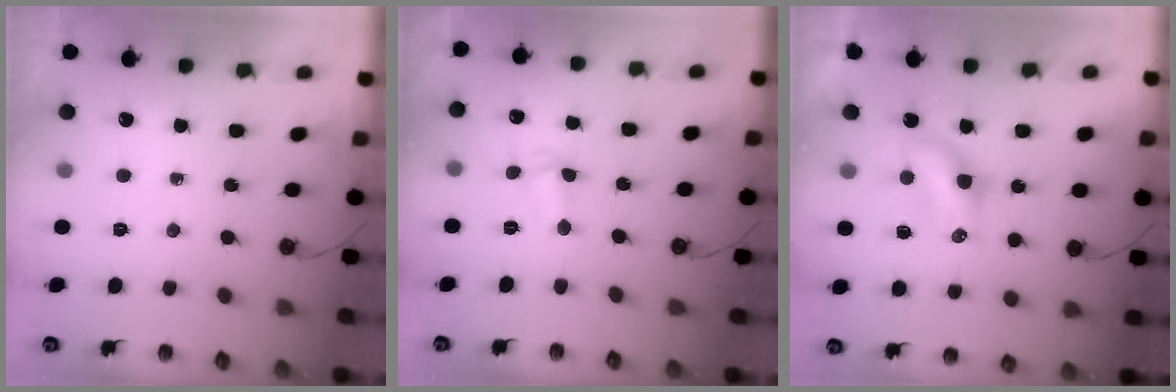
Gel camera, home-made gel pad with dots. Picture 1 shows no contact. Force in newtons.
{"total": 2.9, "press": 2.9, "slide": 0.5}
{"total": 6.5, "press": 6.5, "slide": 0.4}